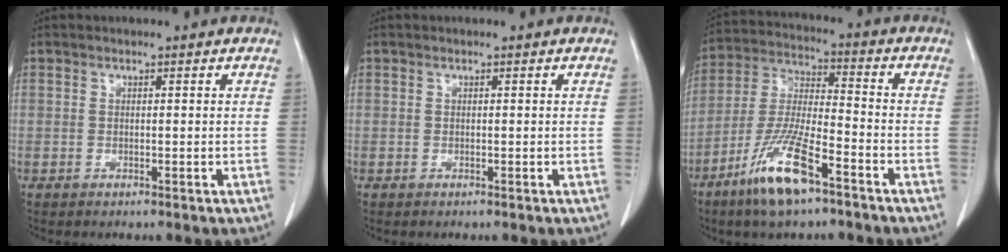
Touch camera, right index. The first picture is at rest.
{"total": 0.0}
{"total": 12.7, "force": [-7.8, 2.2, 9.8], "torque": [-0.206, -0.020, -0.148]}